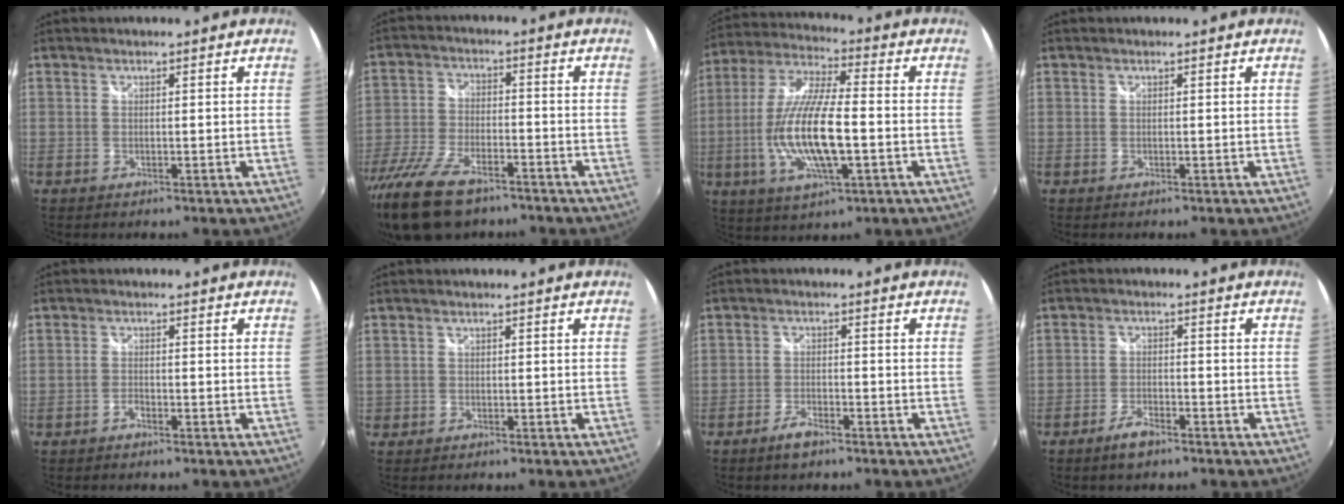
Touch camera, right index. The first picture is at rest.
{"total": 15.2, "force": [-11.2, 6.0, 8.2], "torque": [-0.188, -0.036, -0.208]}
{"total": 16.3, "force": [-3.1, 4.4, 15.4], "torque": [-0.309, -0.009, -0.058]}
{"total": 0.0}
{"total": 1.2, "force": [-0.9, 0.5, 0.6], "torque": [-0.015, 0.000, -0.020]}
{"total": 1.0, "force": [-0.5, 0.9, -0.2], "torque": [-0.001, 0.001, -0.007]}
{"total": 3.5, "force": [-2.8, 1.1, 1.8], "torque": [-0.050, -0.002, -0.055]}
{"total": 4.0, "force": [-3.2, 1.3, 2.1], "torque": [-0.057, -0.002, -0.061]}